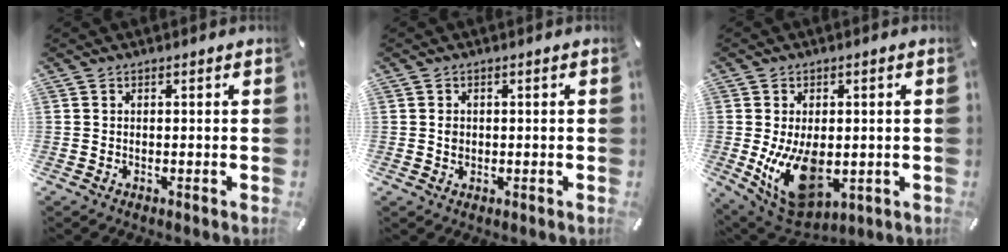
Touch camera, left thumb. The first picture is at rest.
{"total": 1.7, "force": [0.0, 1.4, 1.0], "torque": [-0.013, 0.001, -0.003]}
{"total": 13.7, "force": [-1.8, 8.5, 10.5], "torque": [-0.196, -0.013, -0.024]}